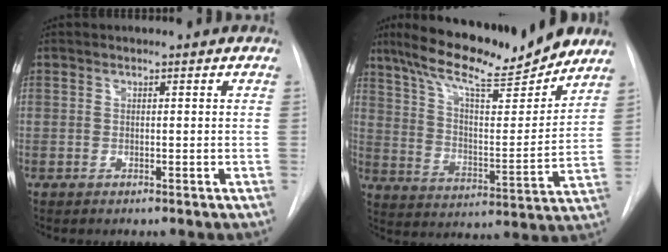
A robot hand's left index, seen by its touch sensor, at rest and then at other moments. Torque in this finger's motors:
{"motor_torque": [1.05, -1.09, 0.10, 0.06]}